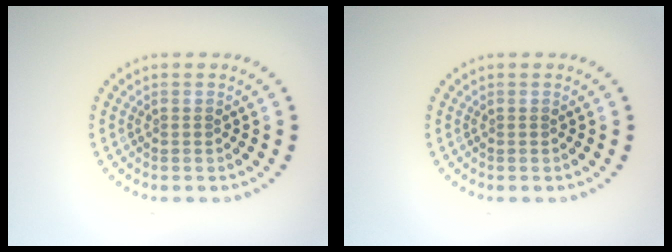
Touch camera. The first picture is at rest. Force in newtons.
{"total": 0.0}